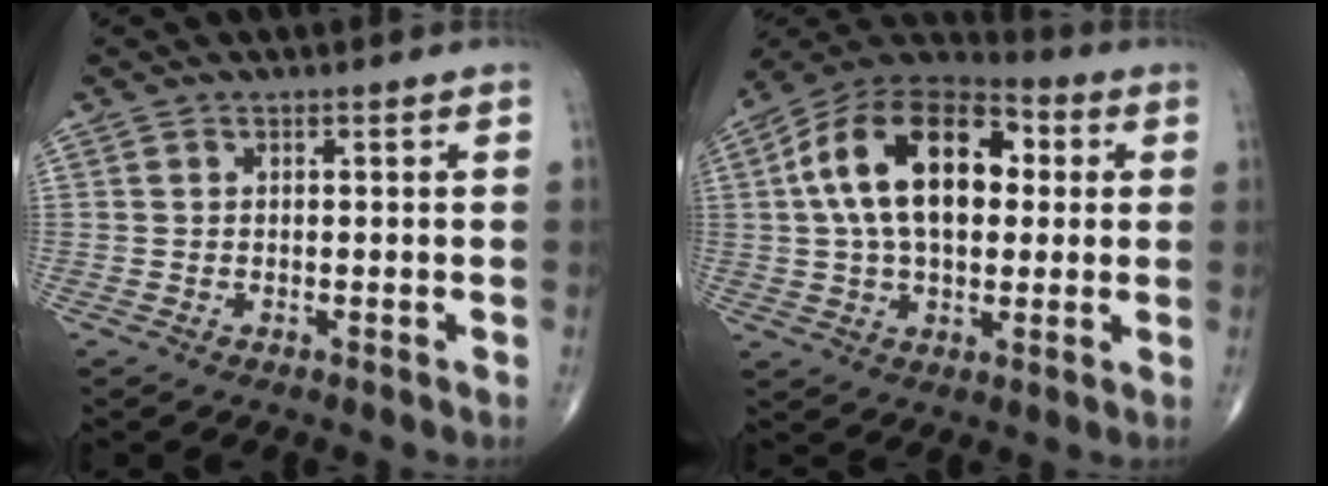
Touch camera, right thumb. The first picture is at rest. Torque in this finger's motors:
{"motor_torque": [2.14, 2.88, 1.62, 0.10, 0.55]}